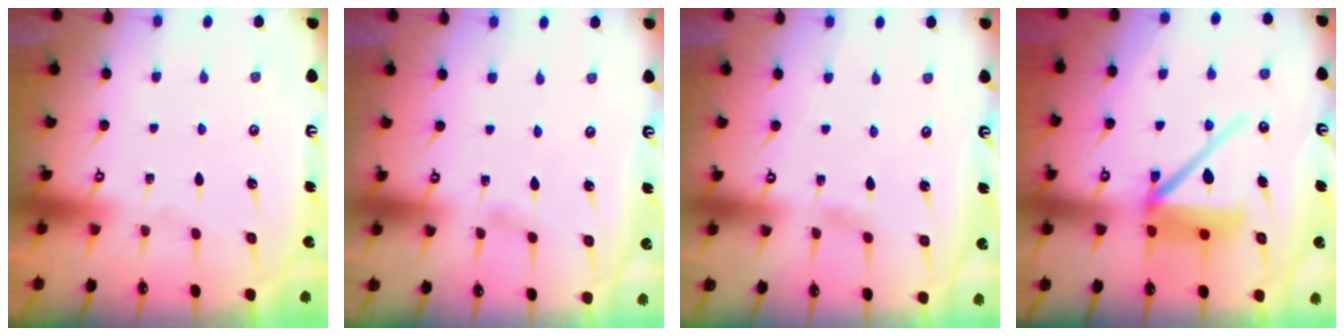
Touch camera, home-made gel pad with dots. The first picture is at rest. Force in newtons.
{"total": 2.0, "press": 2.0, "slide": 0.3}
{"total": 2.3, "press": 2.3, "slide": 0.3}
{"total": 12.4, "press": 12.3, "slide": 1.8}